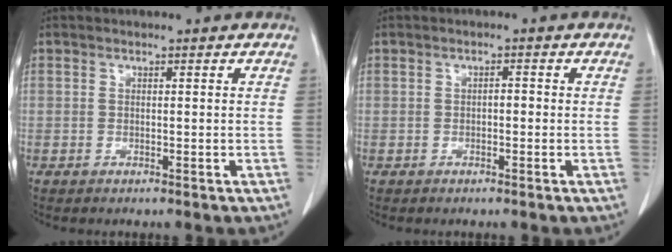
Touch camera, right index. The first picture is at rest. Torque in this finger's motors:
{"motor_torque": [0.18, -0.08, 0.09, 0.03]}